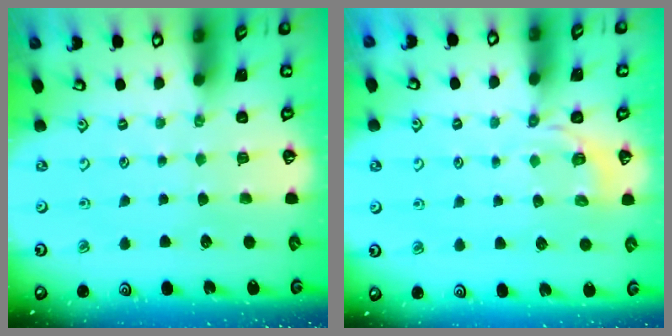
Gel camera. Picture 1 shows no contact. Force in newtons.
{"total": 3.8, "press": 3.4, "slide": 1.8}